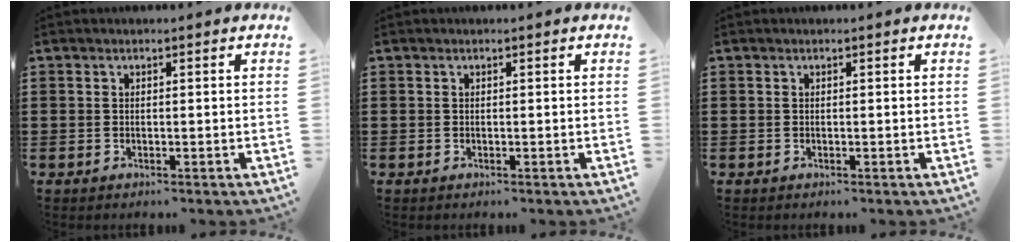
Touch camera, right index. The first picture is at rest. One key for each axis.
{"total": 0.0}
{"total": 0.0}